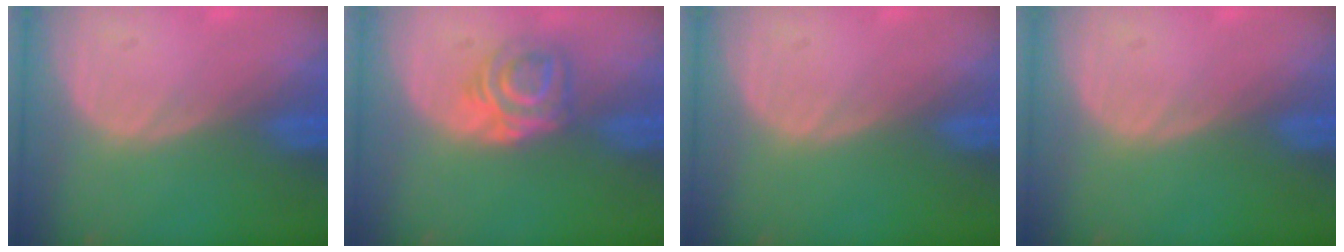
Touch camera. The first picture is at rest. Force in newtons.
{"total": 6.2, "press": 5.1, "slide": 3.6}
{"total": 0.0}
{"total": 0.0}